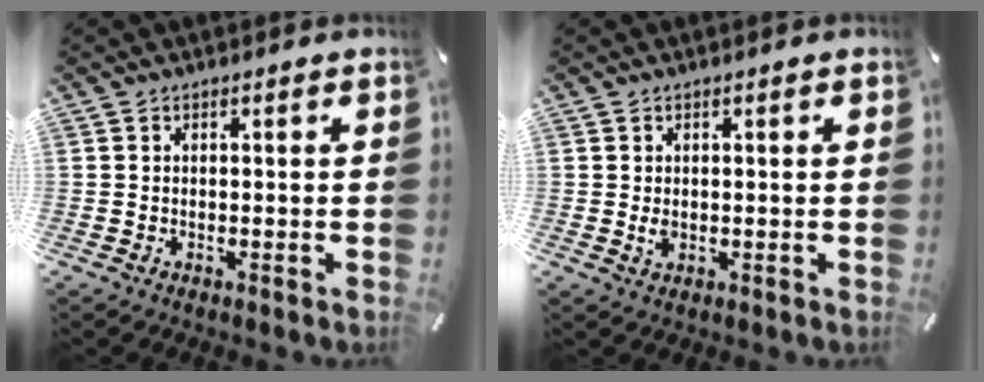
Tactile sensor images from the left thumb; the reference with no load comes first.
{"total": 1.7, "force": [0.1, 1.1, 1.2], "torque": [-0.025, 0.002, 0.002]}